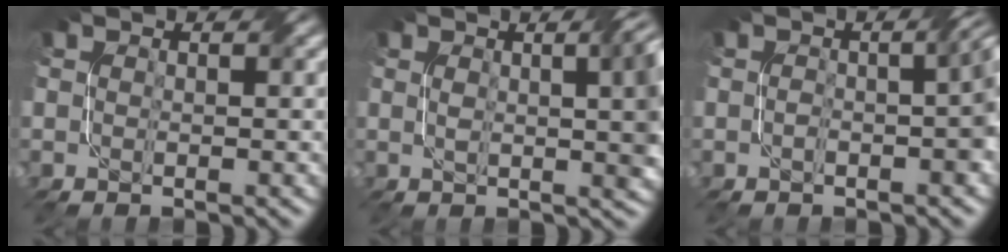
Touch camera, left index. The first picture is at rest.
{"total": 6.0, "force": [1.2, 2.0, 5.5], "torque": [-0.054, 0.012, 0.014]}
{"total": 3.3, "force": [-0.8, 0.8, 3.1], "torque": [-0.046, 0.010, -0.015]}